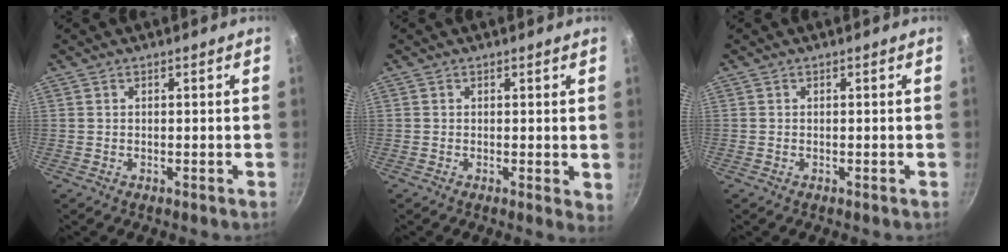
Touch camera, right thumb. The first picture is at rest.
{"total": 2.2, "force": [0.1, 1.0, 1.9], "torque": [-0.023, -0.006, 0.000]}
{"total": 0.0}